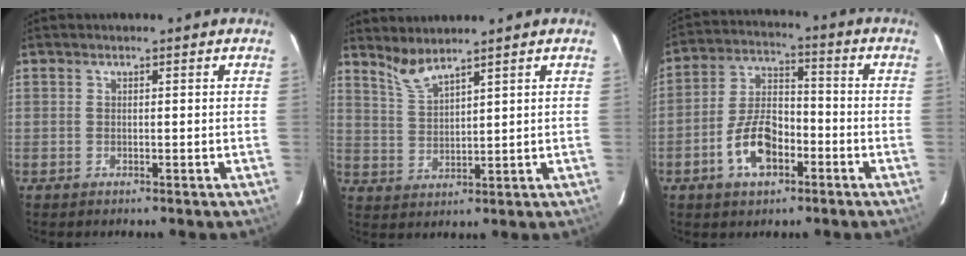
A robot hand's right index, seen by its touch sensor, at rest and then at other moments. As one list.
[{"total": 4.6, "force": [4.1, 0.1, 2.0], "torque": [-0.044, -0.002, 0.089]}, {"total": 10.8, "force": [-4.9, 5.9, 7.7], "torque": [-0.153, 0.017, -0.081]}]